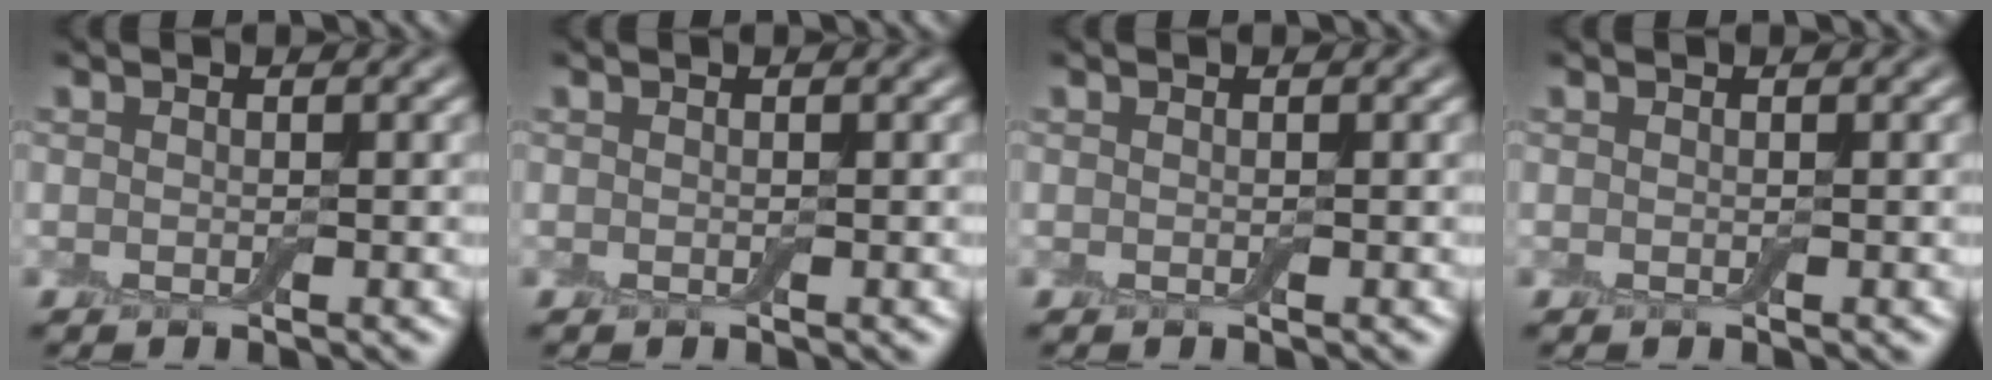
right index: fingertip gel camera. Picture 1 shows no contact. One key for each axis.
{"total": 0.0}
{"total": 0.0}
{"total": 0.0}